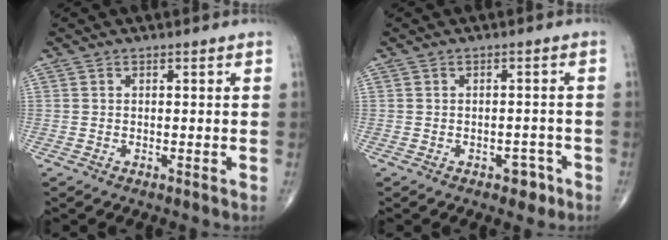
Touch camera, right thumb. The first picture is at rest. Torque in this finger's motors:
{"motor_torque": [0.90, 0.20, 0.11, -0.38, 0.02]}